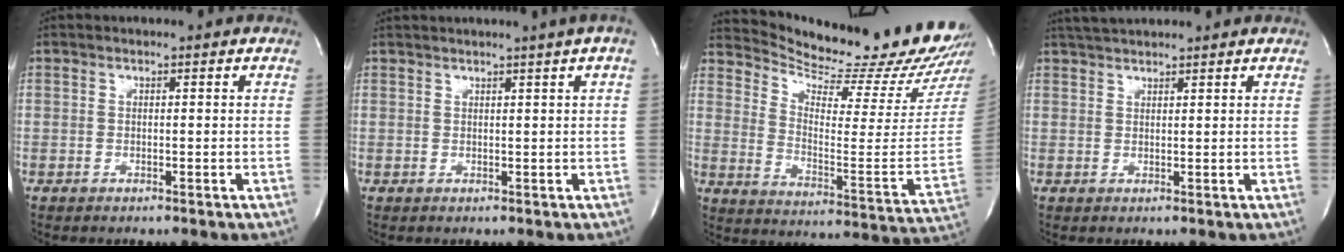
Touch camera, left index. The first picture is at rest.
{"total": 3.0, "force": [2.2, -1.1, 1.8], "torque": [-0.024, 0.003, 0.033]}
{"total": 21.6, "force": [20.7, -0.3, 6.1], "torque": [-0.112, -0.128, 0.279]}
{"total": 4.3, "force": [4.0, 0.2, 1.6], "torque": [-0.028, 0.027, 0.072]}